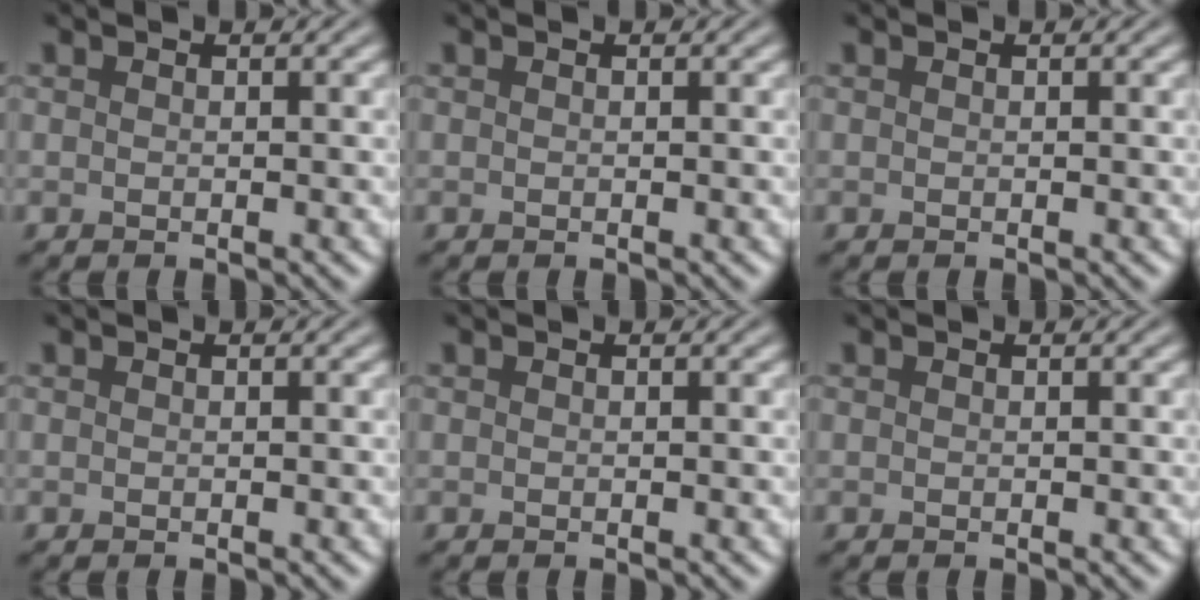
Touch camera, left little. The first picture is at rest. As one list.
[{"total": 0.0}, {"total": 0.0}, {"total": 0.0}, {"total": 0.0}, {"total": 0.0}]